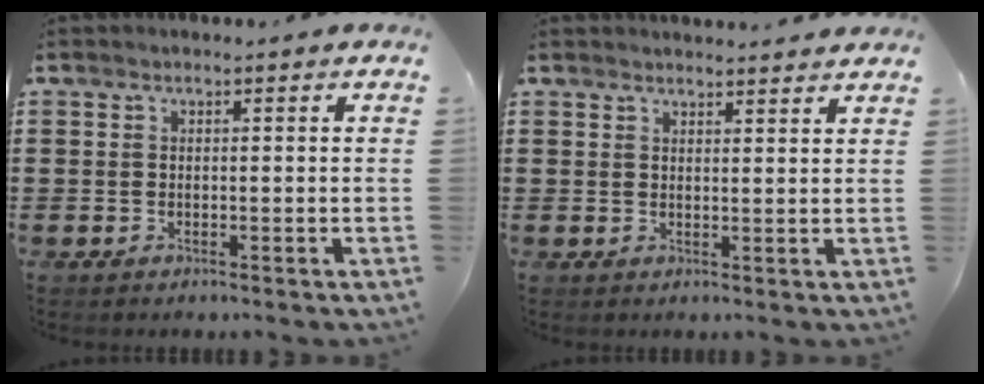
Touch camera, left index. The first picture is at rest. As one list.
[{"total": 1.8, "force": [1.8, 0.0, 0.0], "torque": [-0.005, -0.001, 0.035]}]